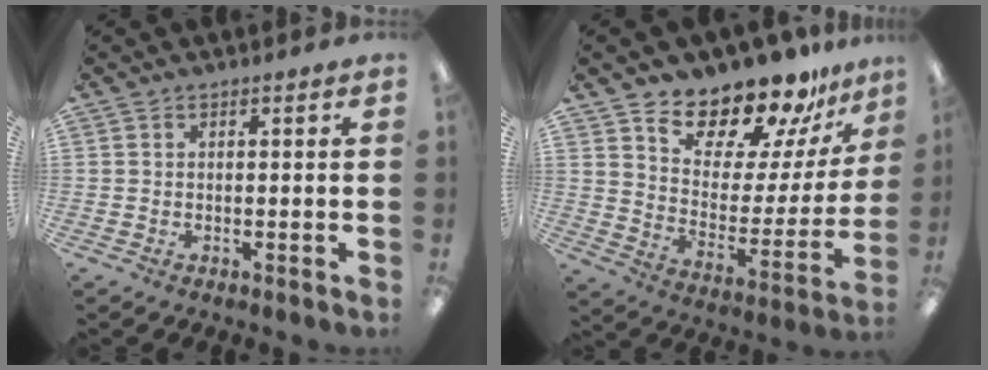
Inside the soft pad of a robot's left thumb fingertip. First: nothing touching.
{"total": 17.2, "force": [15.4, 5.7, 5.0], "torque": [-0.083, -0.137, 0.269]}